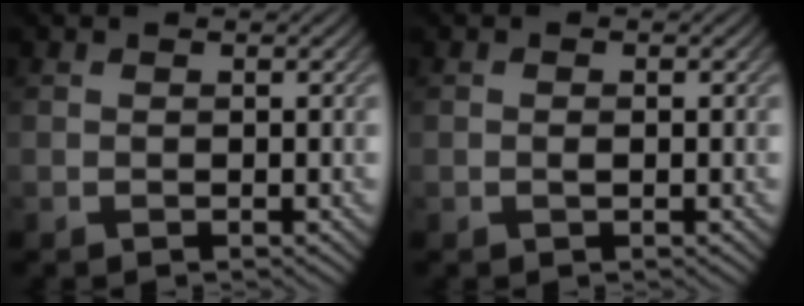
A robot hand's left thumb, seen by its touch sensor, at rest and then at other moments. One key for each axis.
{"total": 0.6, "fx": -0.1, "fy": 0.3, "fz": 0.6, "tx": -0.011, "ty": 0.000, "tz": -0.002}